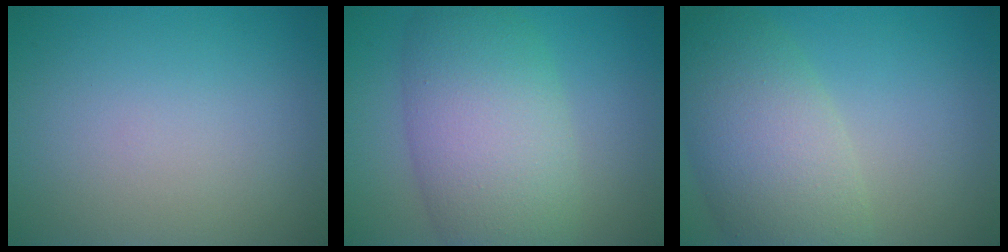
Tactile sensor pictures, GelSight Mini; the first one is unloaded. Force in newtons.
{"total": 8.9, "press": 8.9, "slide": 0.4}
{"total": 7.6, "press": 7.6, "slide": 0.7}